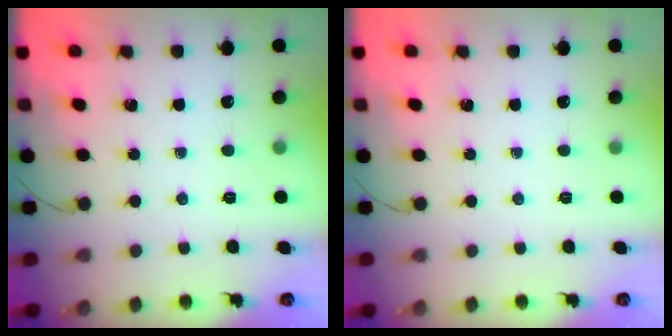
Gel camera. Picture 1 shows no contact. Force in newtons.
{"total": 0.0}